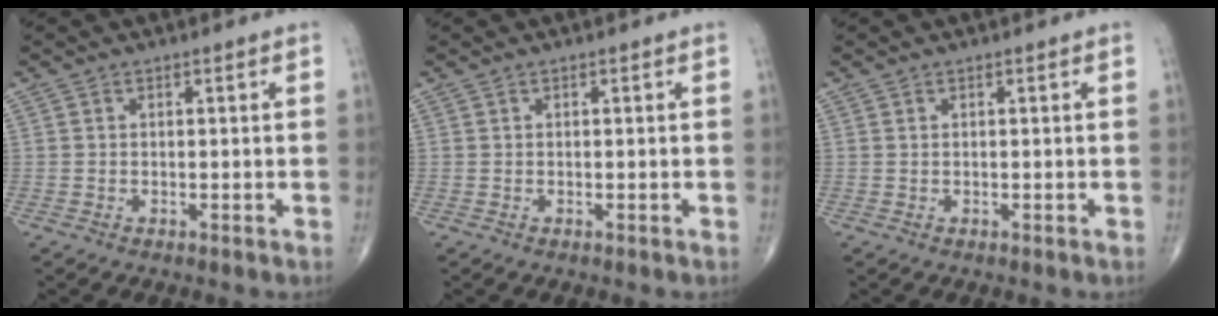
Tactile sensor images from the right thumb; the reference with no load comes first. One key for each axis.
{"total": 0.0}
{"total": 0.0}